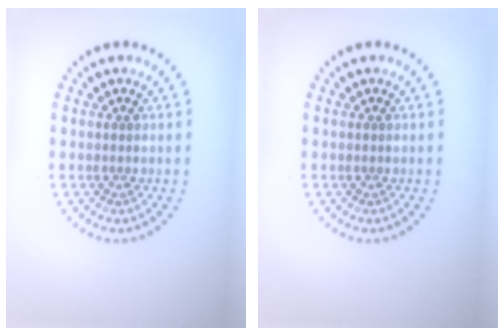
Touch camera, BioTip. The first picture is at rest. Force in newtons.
{"total": 0.0}